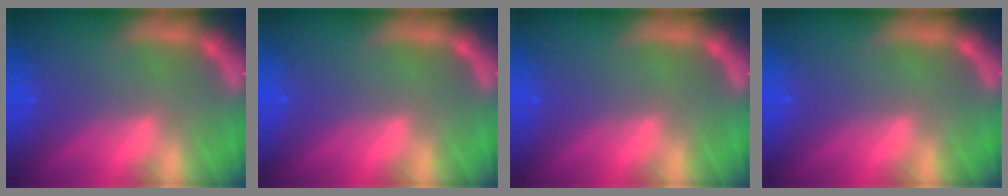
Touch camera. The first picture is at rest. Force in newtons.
{"total": 0.0}
{"total": 0.0}
{"total": 0.0}